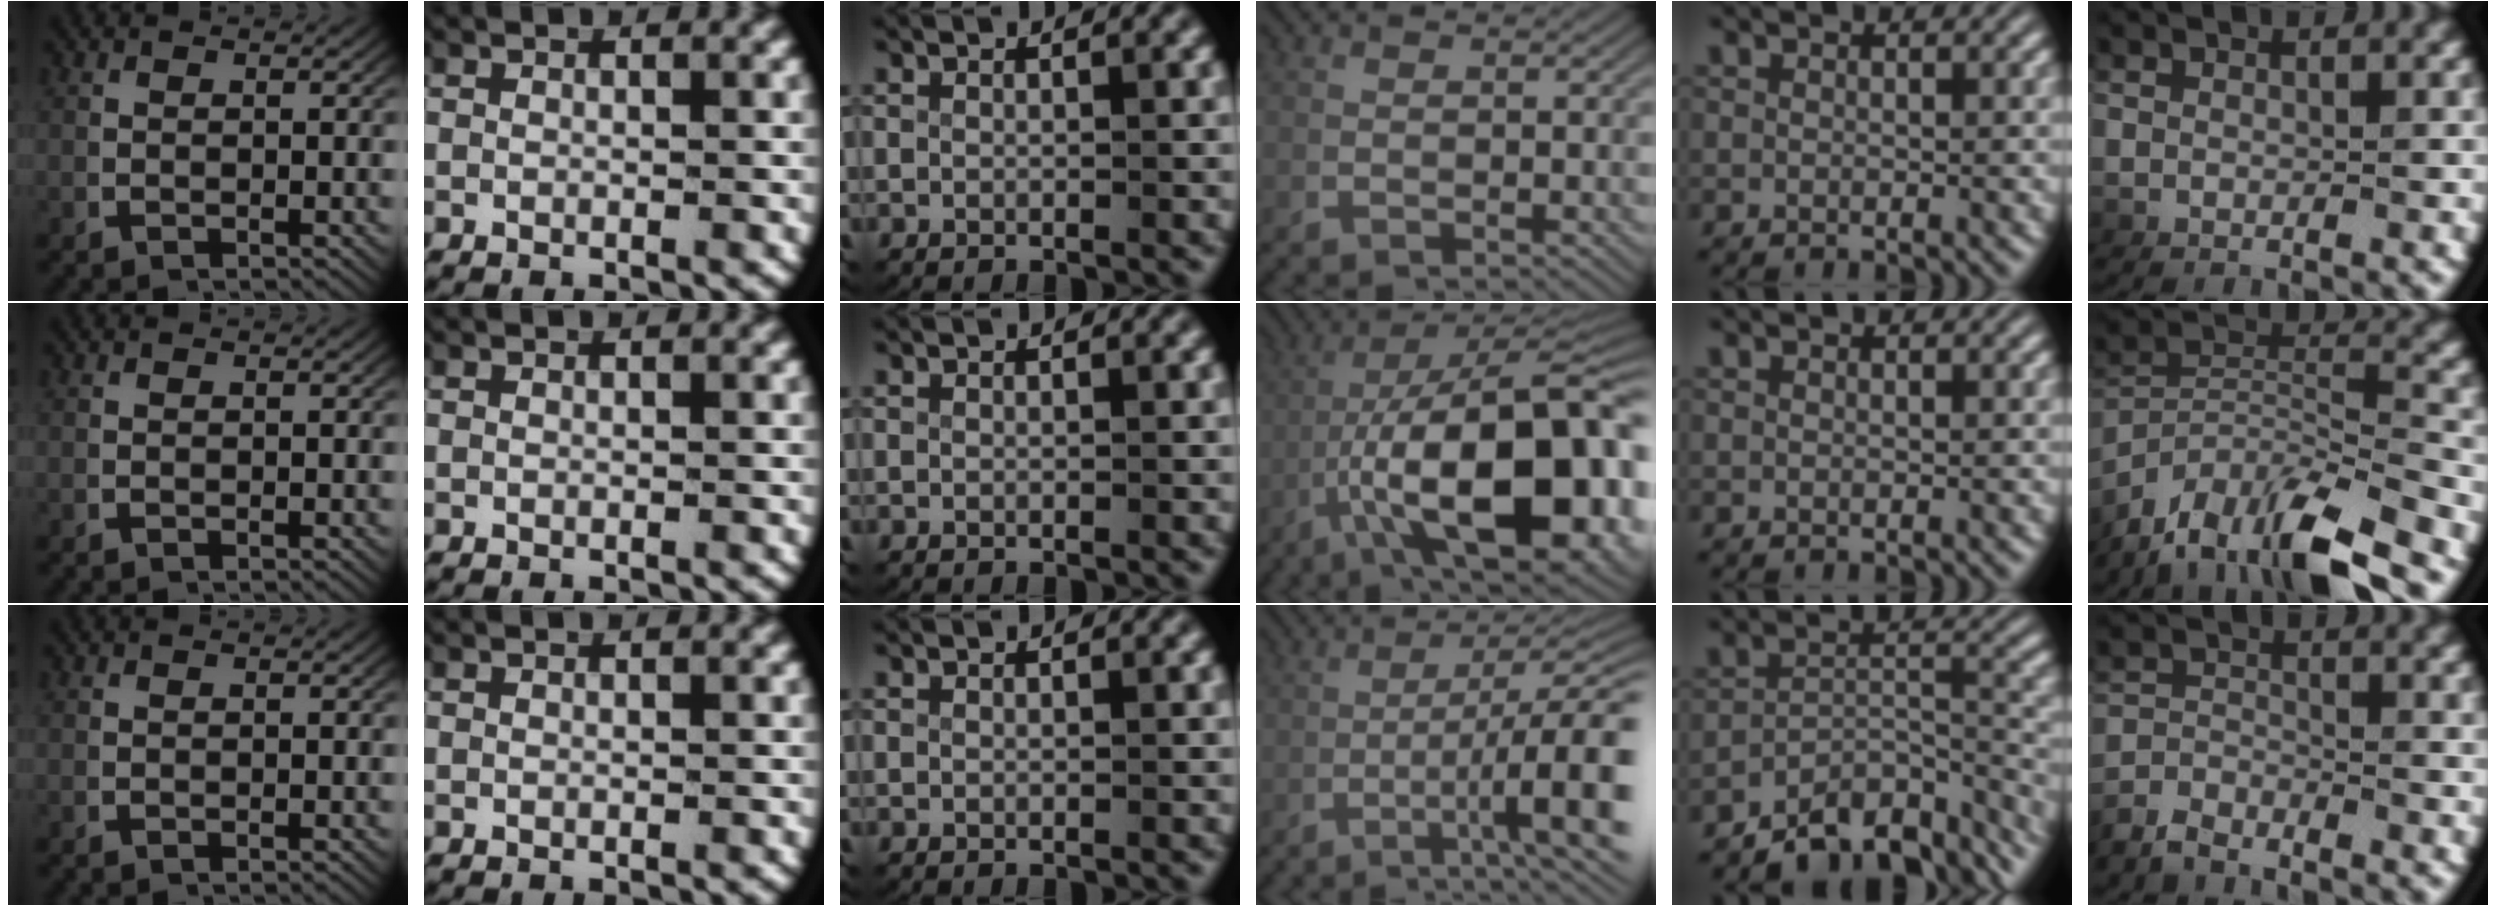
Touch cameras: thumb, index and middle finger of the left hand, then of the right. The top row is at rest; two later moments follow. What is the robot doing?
{"motion": "lift_and_place", "object": "router"}